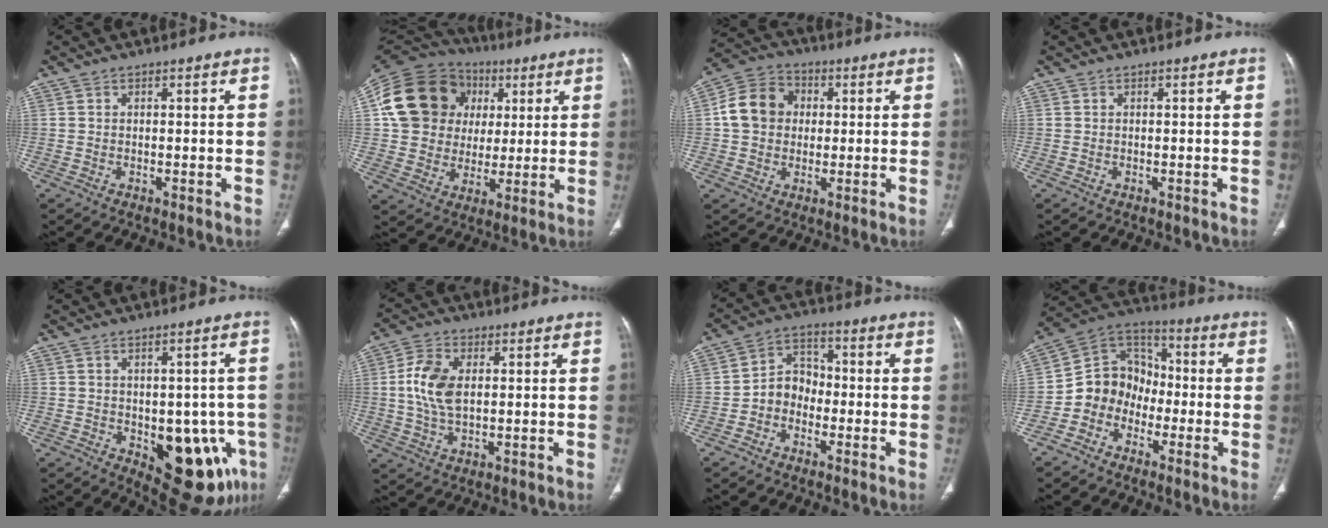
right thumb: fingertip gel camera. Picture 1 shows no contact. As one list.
[{"total": 21.0, "force": [5.2, 17.9, 9.8], "torque": [-0.162, 0.035, 0.099]}, {"total": 10.4, "force": [1.0, 8.8, 5.3], "torque": [-0.080, 0.020, 0.008]}, {"total": 0.0}, {"total": 14.8, "force": [-4.5, 7.6, 11.9], "torque": [-0.114, 0.001, -0.037]}, {"total": 8.9, "force": [1.2, 5.2, 7.1], "torque": [-0.148, 0.000, 0.025]}, {"total": 6.3, "force": [-2.0, 5.2, 2.9], "torque": [-0.024, 0.034, -0.050]}, {"total": 10.7, "force": [-3.6, 9.3, 3.9], "torque": [-0.034, 0.063, -0.082]}]